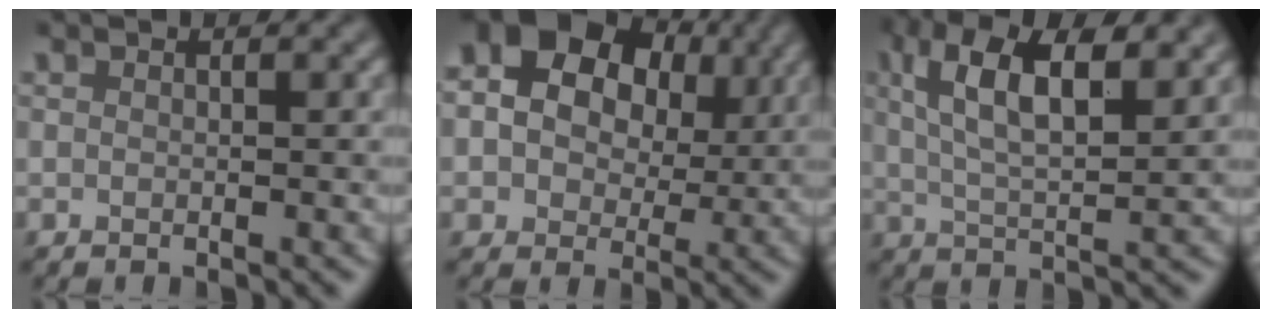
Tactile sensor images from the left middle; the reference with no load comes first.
{"total": 12.1, "force": [4.3, 8.8, 7.1], "torque": [-0.110, 0.040, 0.059]}
{"total": 8.6, "force": [3.5, 3.3, 7.1], "torque": [-0.129, 0.010, 0.059]}